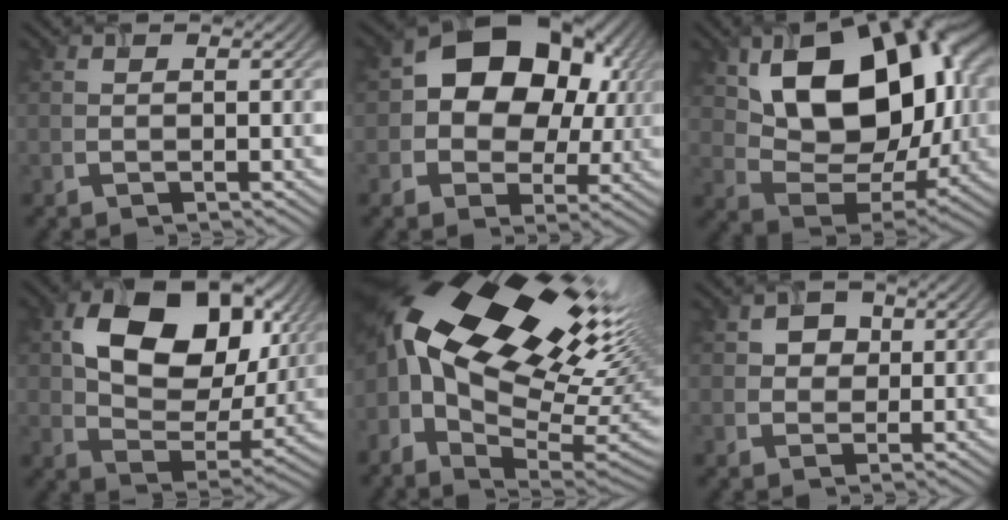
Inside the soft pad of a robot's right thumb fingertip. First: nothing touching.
{"total": 13.1, "force": [2.7, 10.0, 8.1], "torque": [-0.130, 0.001, 0.035]}
{"total": 17.4, "force": [4.8, 11.0, 12.6], "torque": [-0.210, 0.000, 0.091]}
{"total": 14.5, "force": [5.1, 9.6, 9.6], "torque": [-0.171, -0.005, 0.092]}
{"total": 21.5, "force": [6.7, 11.4, 17.0], "torque": [-0.308, 0.014, 0.133]}
{"total": 3.5, "force": [1.3, 2.8, 1.6], "torque": [-0.035, -0.003, 0.022]}